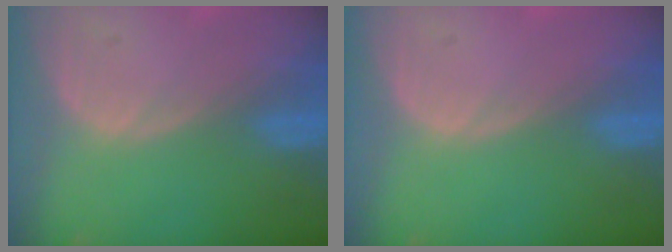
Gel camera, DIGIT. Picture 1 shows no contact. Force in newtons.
{"total": 0.0}